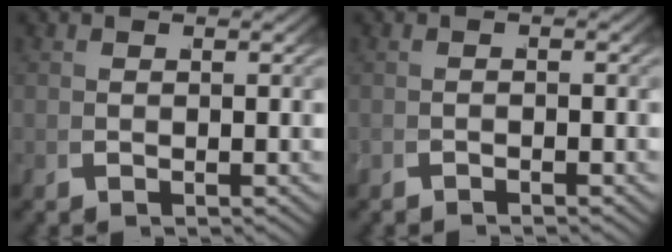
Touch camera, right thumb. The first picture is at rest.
{"total": 0.9, "force": [-0.6, -0.6, -0.3], "torque": [0.014, 0.002, -0.015]}